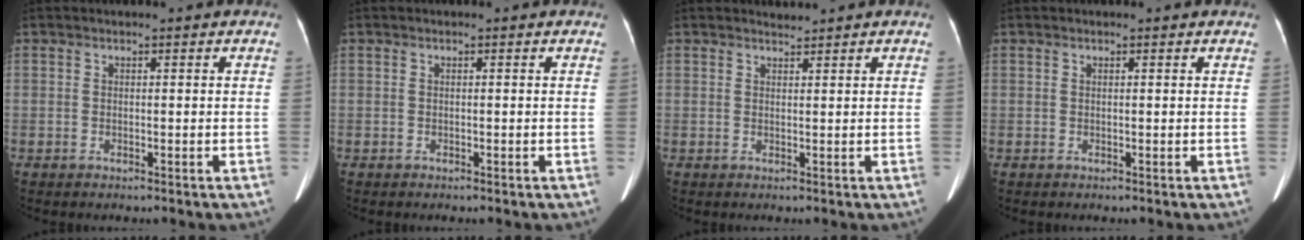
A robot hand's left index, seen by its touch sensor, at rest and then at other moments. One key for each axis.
{"total": 0.0}
{"total": 1.0, "fx": 0.9, "fy": -0.2, "fz": -0.2, "tx": -0.006, "ty": -0.001, "tz": 0.018}
{"total": 0.5, "fx": 0.5, "fy": 0.0, "fz": 0.2, "tx": -0.008, "ty": 0.002, "tz": 0.005}